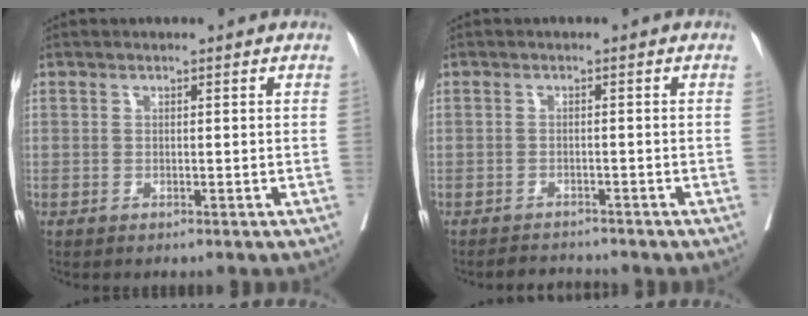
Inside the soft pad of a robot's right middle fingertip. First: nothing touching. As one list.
[{"total": 2.3, "force": [-2.3, 0.1, -0.2], "torque": [0.007, -0.010, -0.036]}]